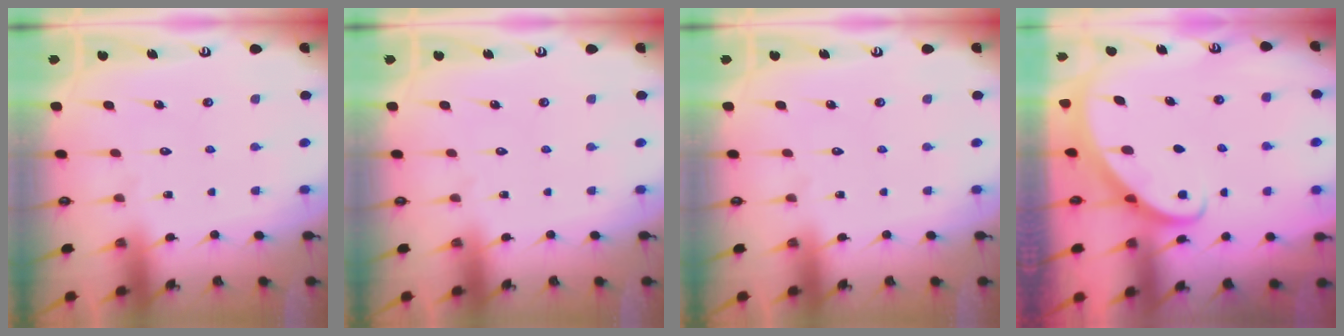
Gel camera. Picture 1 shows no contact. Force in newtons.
{"total": 0.0}
{"total": 0.0}
{"total": 2.8, "press": 2.8, "slide": 0.1}